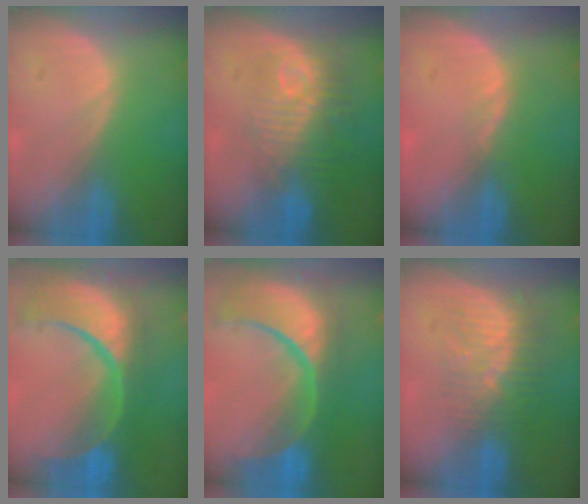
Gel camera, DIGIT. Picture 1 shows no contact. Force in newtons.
{"total": 9.7, "press": 8.7, "slide": 4.4}
{"total": 1.1, "press": 1.0, "slide": 0.5}
{"total": 13.7, "press": 10.9, "slide": 8.4}
{"total": 14.2, "press": 11.3, "slide": 8.7}
{"total": 8.5, "press": 7.4, "slide": 4.1}